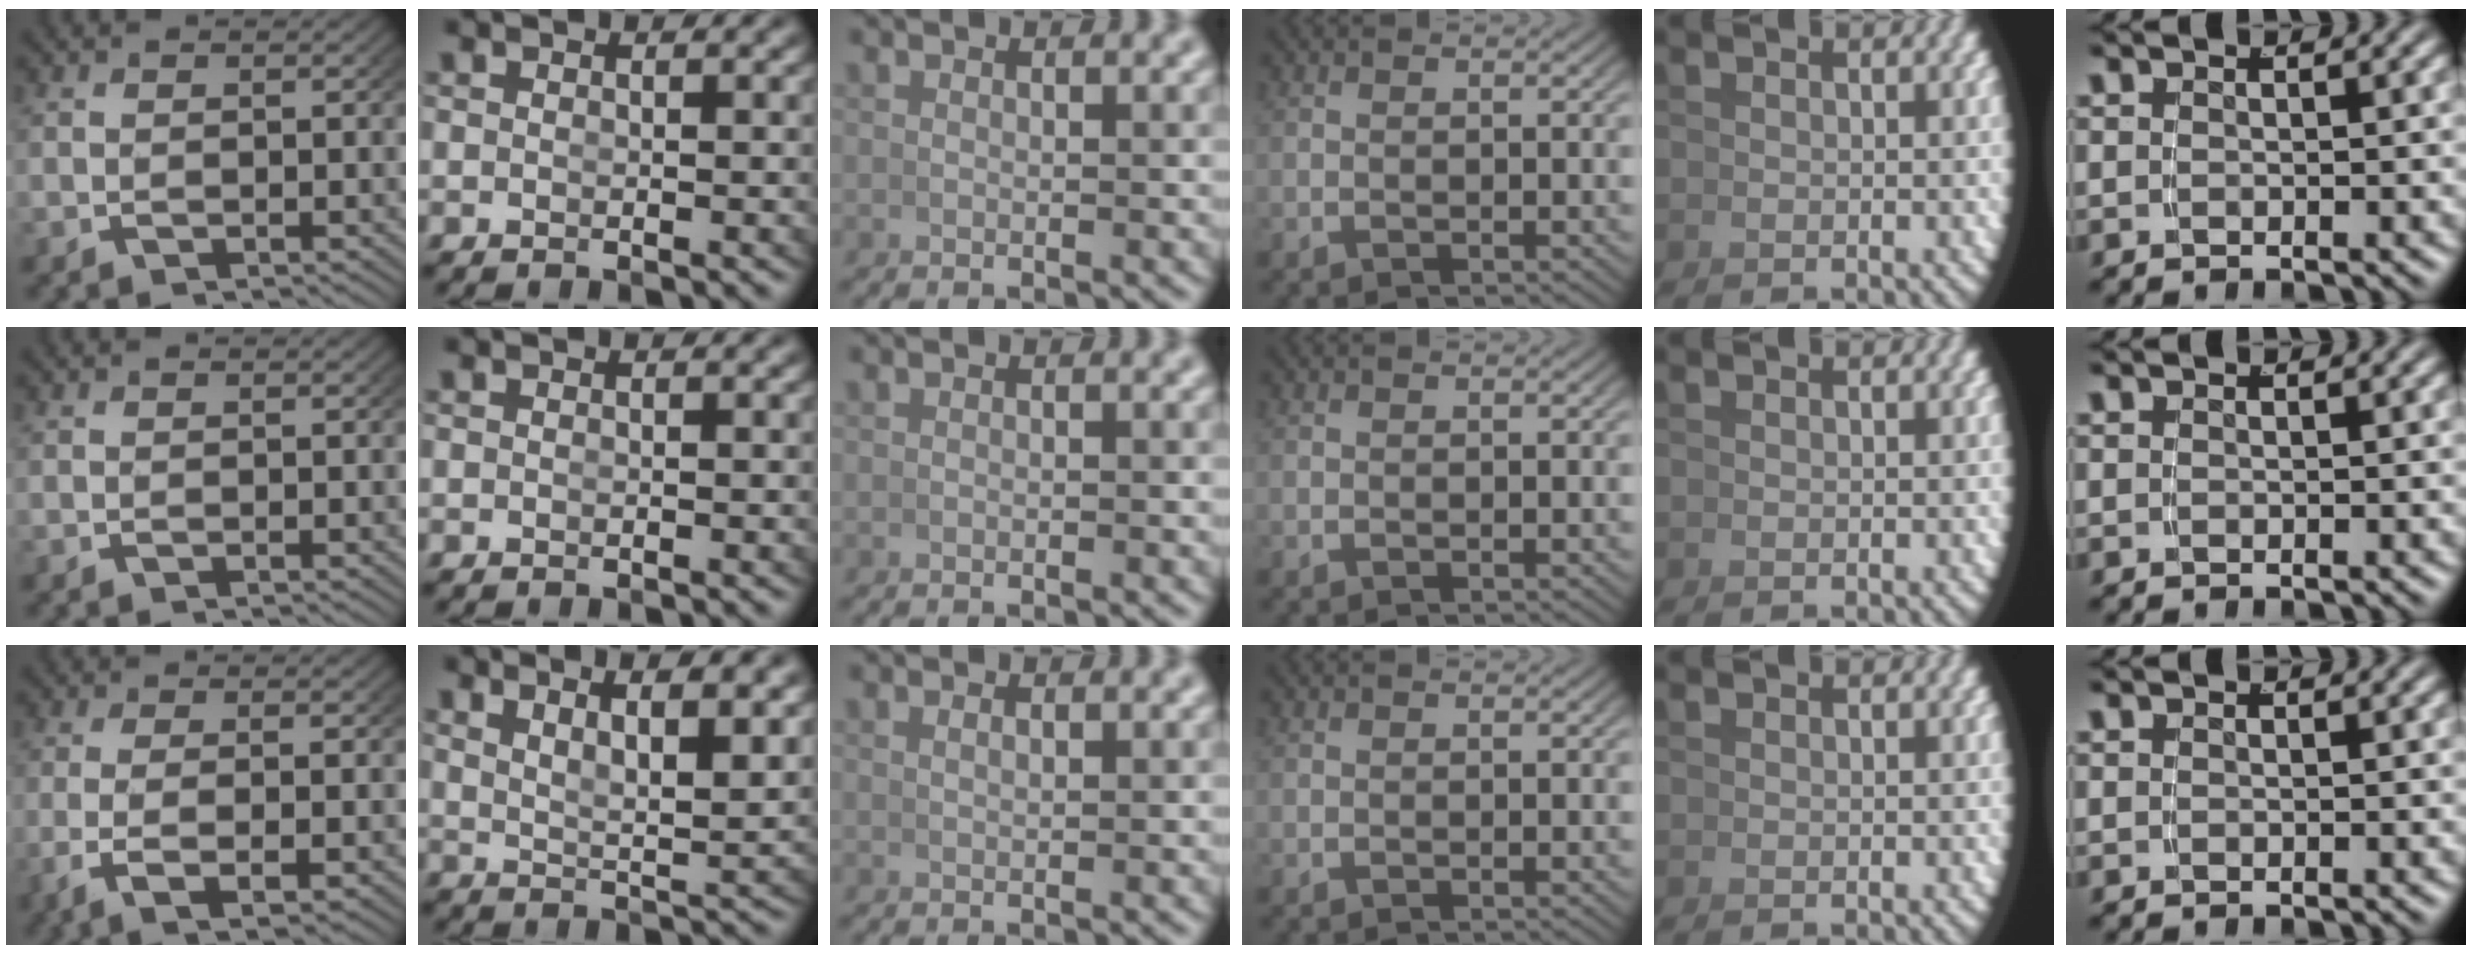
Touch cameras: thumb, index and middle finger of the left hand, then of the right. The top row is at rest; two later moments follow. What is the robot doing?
{"motion": "lift_and_place", "object": "hoodie"}